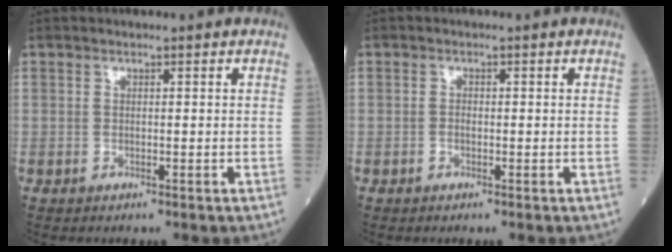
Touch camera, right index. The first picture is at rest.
{"total": 0.6, "force": [-0.3, 0.2, 0.5], "torque": [-0.008, 0.002, -0.006]}